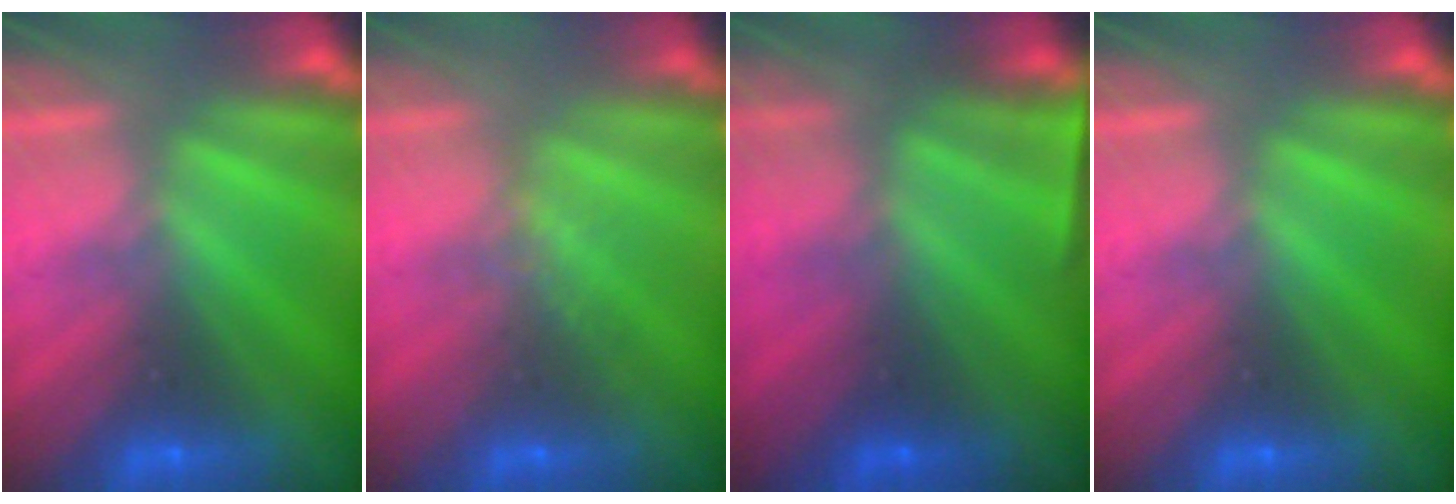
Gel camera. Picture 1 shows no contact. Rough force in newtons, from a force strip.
{"total": 1.5}
{"total": 4.7}
{"total": 0.0}